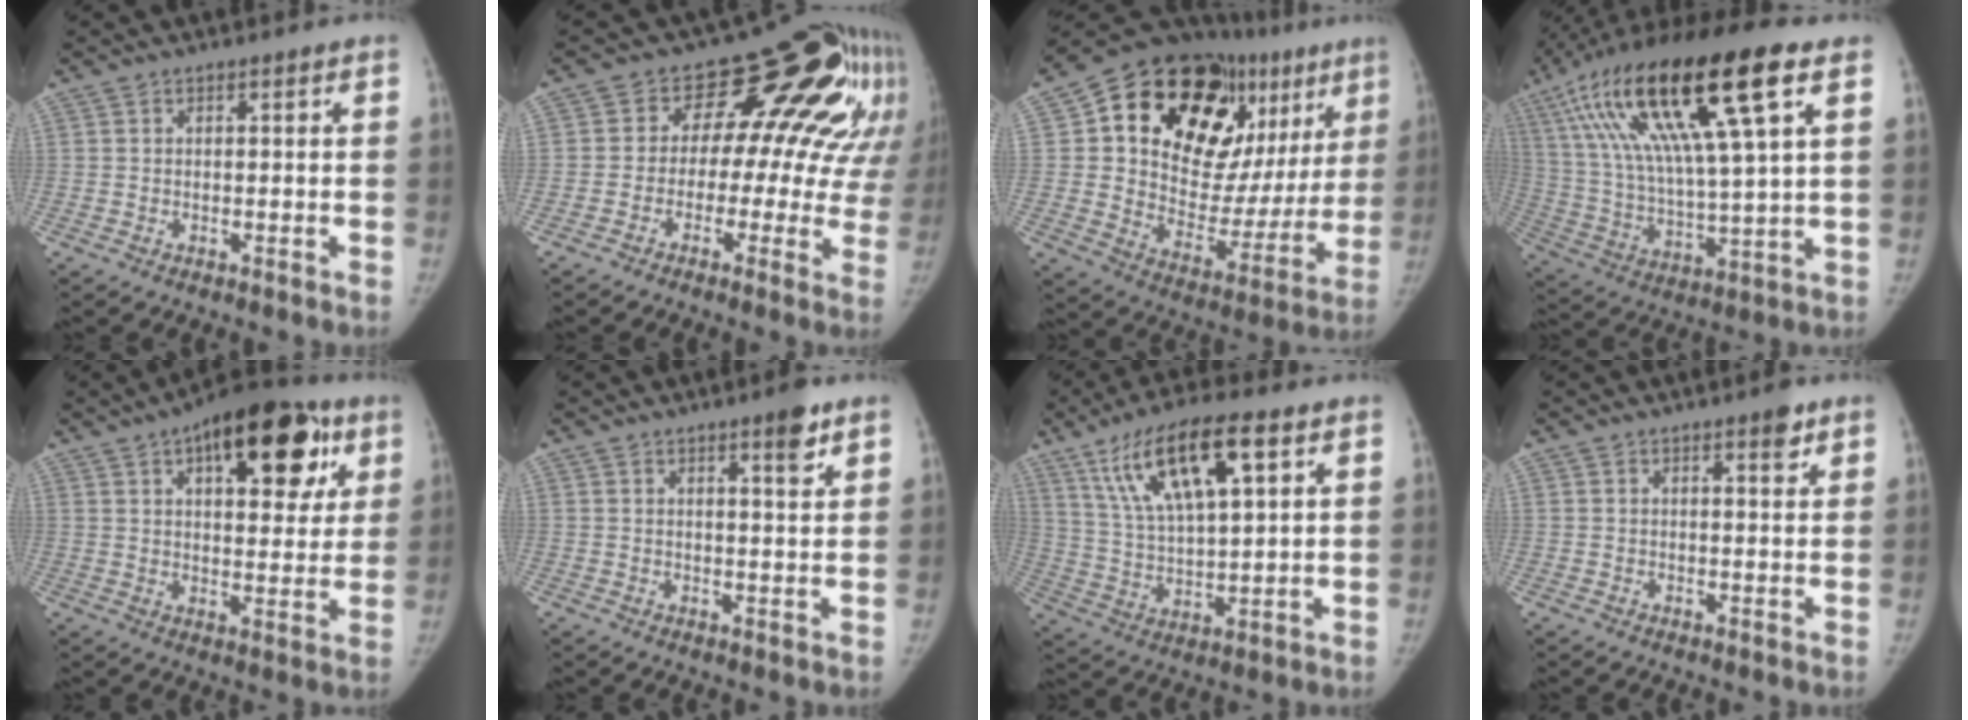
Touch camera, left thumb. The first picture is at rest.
{"total": 19.5, "force": [5.5, 11.6, 14.7], "torque": [-0.145, 0.018, 0.055]}
{"total": 31.6, "force": [14.2, 18.2, 21.6], "torque": [-0.264, 0.011, 0.227]}
{"total": 27.6, "force": [11.6, 6.2, 24.3], "torque": [-0.478, -0.002, 0.204]}
{"total": 20.5, "force": [9.4, 9.6, 15.4], "torque": [-0.177, -0.003, 0.132]}
{"total": 4.4, "force": [2.8, 0.7, 3.3], "torque": [-0.041, -0.018, 0.039]}
{"total": 16.8, "force": [8.2, 5.5, 13.6], "torque": [-0.230, -0.014, 0.153]}
{"total": 2.8, "force": [1.8, 0.8, 2.0], "torque": [-0.020, -0.010, 0.024]}